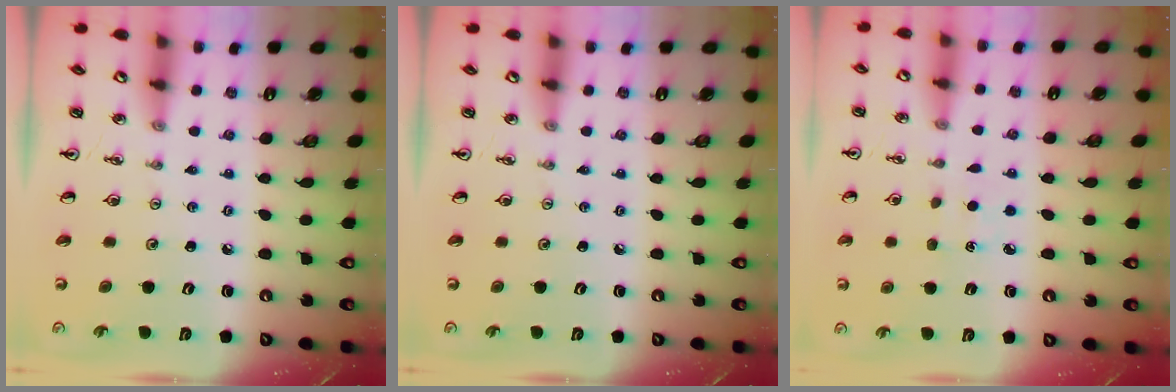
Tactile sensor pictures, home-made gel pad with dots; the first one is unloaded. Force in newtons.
{"total": 0.0}
{"total": 2.0, "press": 2.0, "slide": 0.3}